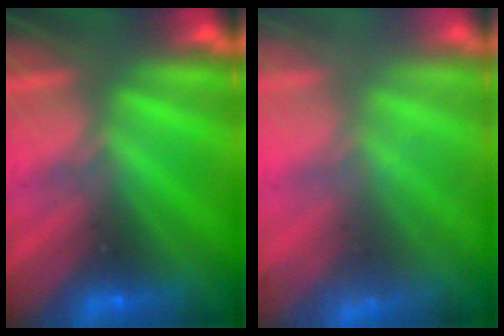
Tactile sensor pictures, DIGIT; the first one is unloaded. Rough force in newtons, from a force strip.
{"total": 1.0}